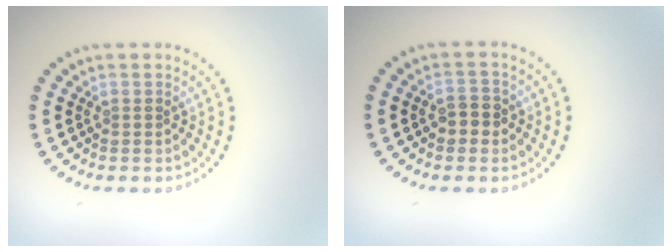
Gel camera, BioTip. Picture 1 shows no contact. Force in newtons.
{"total": 1.9, "press": 1.9, "slide": 0.3}